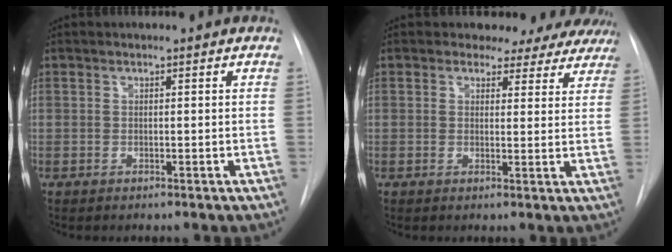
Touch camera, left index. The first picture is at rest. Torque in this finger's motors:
{"motor_torque": [0.35, -0.43, -0.08, -0.01]}